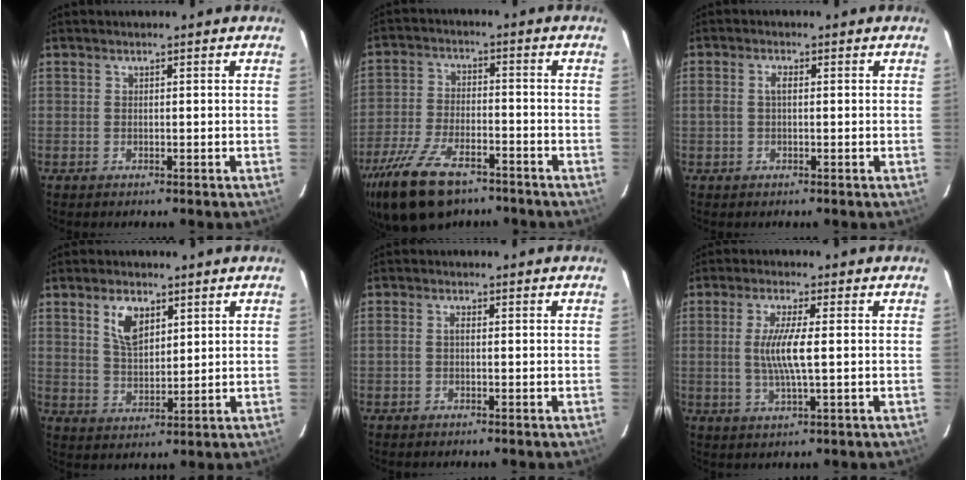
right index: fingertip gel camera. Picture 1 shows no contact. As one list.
[{"total": 16.9, "force": [-11.9, 7.4, 9.5], "torque": [-0.214, -0.031, -0.211]}, {"total": 1.7, "force": [-0.1, 0.9, 1.4], "torque": [-0.029, 0.006, -0.003]}, {"total": 6.7, "force": [3.3, 3.5, 4.7], "torque": [-0.084, 0.006, 0.066]}, {"total": 1.2, "force": [-0.3, 0.7, 1.0], "torque": [-0.020, 0.006, -0.008]}, {"total": 6.5, "force": [0.1, 0.5, 6.5], "torque": [-0.123, -0.005, 0.002]}]